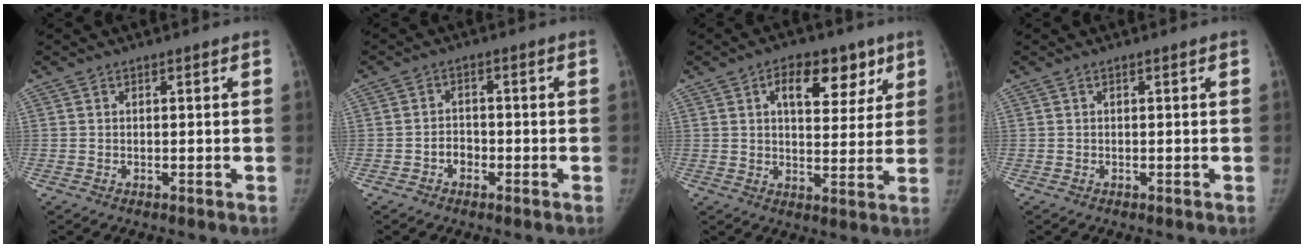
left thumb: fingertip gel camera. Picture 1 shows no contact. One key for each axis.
{"total": 2.7, "fx": -1.2, "fy": 2.1, "fz": 1.1, "tx": -0.005, "ty": 0.011, "tz": -0.025}
{"total": 11.5, "fx": 5.5, "fy": 6.5, "fz": 7.7, "tx": -0.072, "ty": -0.012, "tz": 0.080}
{"total": 0.0}